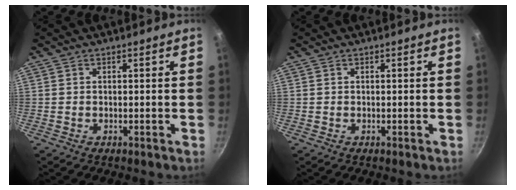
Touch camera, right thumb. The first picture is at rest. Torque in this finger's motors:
{"motor_torque": [-0.02, -0.02, -0.31, 0.32, 0.04]}